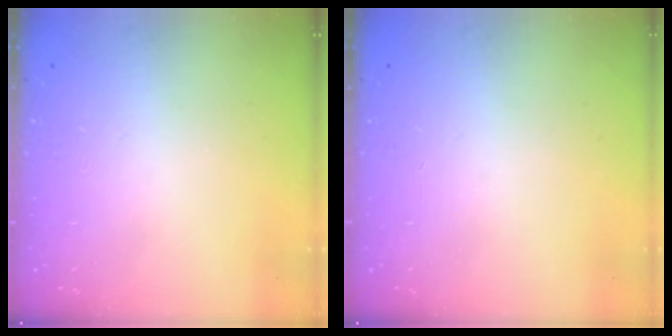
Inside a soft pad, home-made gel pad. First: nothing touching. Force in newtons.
{"total": 0.0}